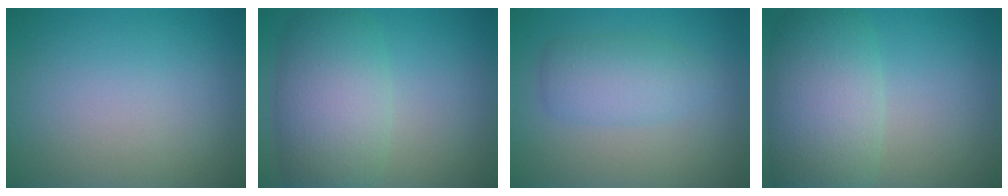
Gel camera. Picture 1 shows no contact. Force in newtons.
{"total": 7.2, "press": 7.2, "slide": 0.6}
{"total": 3.3, "press": 3.3, "slide": 0.1}
{"total": 8.3, "press": 8.3, "slide": 0.4}